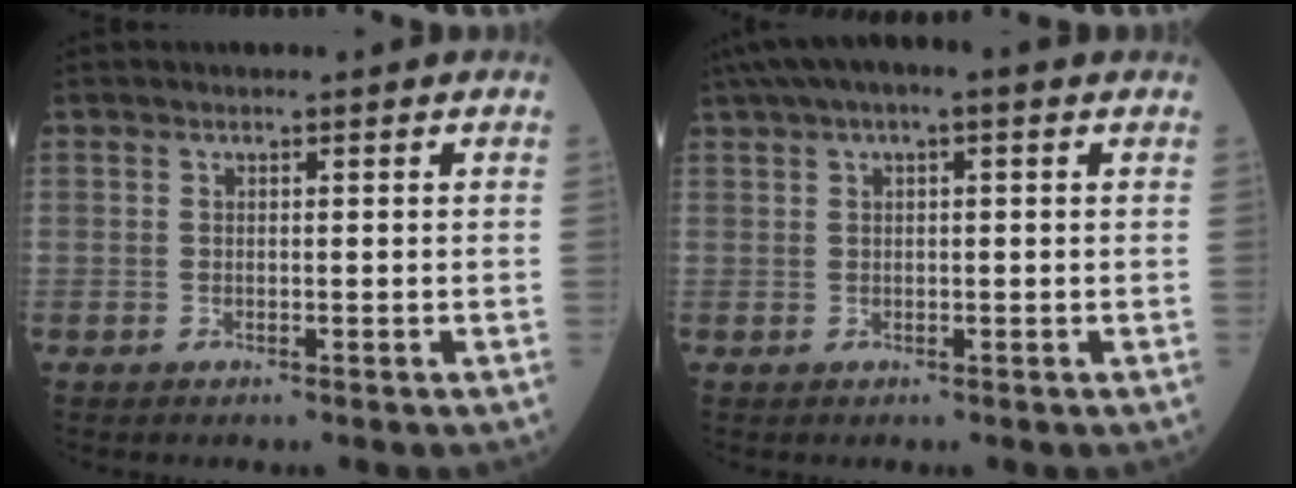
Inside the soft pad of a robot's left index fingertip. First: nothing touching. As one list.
[{"total": 7.1, "force": [4.2, 1.8, 5.5], "torque": [-0.098, 0.042, 0.066]}]